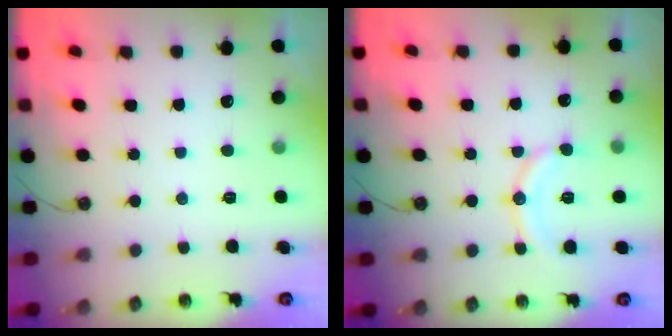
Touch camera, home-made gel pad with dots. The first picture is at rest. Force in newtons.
{"total": 11.2, "press": 11.1, "slide": 1.6}